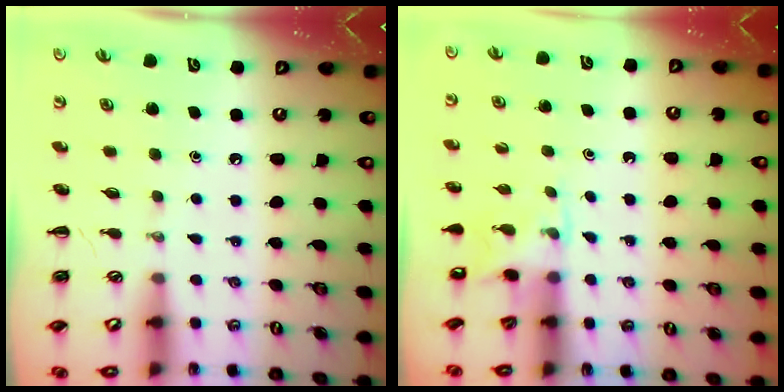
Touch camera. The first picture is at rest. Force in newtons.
{"total": 4.3, "press": 4.1, "slide": 1.3}